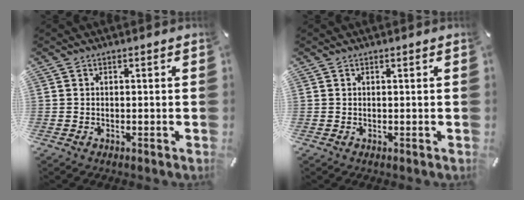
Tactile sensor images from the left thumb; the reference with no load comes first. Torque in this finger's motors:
{"motor_torque": [-0.38, -0.38, -0.12, 0.04, -0.02]}